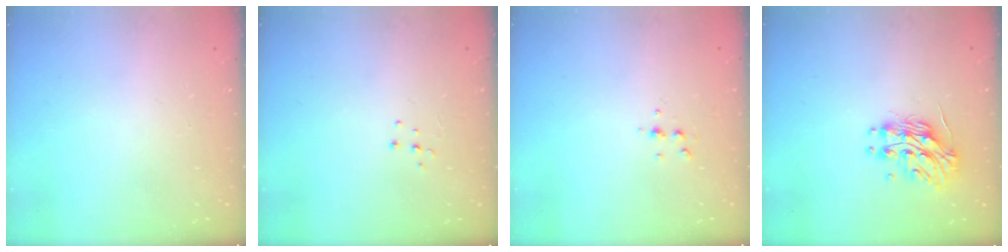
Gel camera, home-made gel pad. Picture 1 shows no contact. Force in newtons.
{"total": 4.3, "press": 4.3, "slide": 0.3}
{"total": 4.1, "press": 4.0, "slide": 0.9}
{"total": 13.2, "press": 13.2, "slide": 0.8}